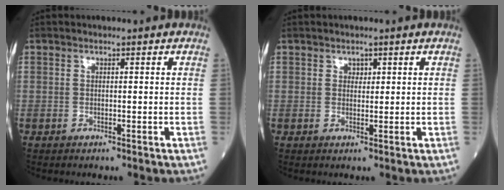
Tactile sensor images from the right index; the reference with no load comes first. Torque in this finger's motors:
{"motor_torque": [0.01, 0.00, -0.03, -0.01]}